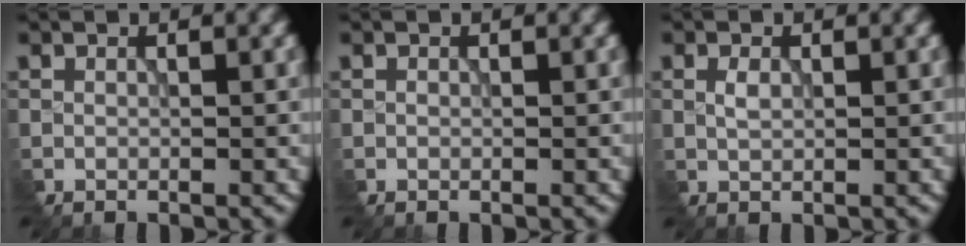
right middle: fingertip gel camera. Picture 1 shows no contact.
{"total": 0.0}
{"total": 1.0, "force": [-0.1, 0.6, 0.7], "torque": [-0.018, 0.000, 0.001]}